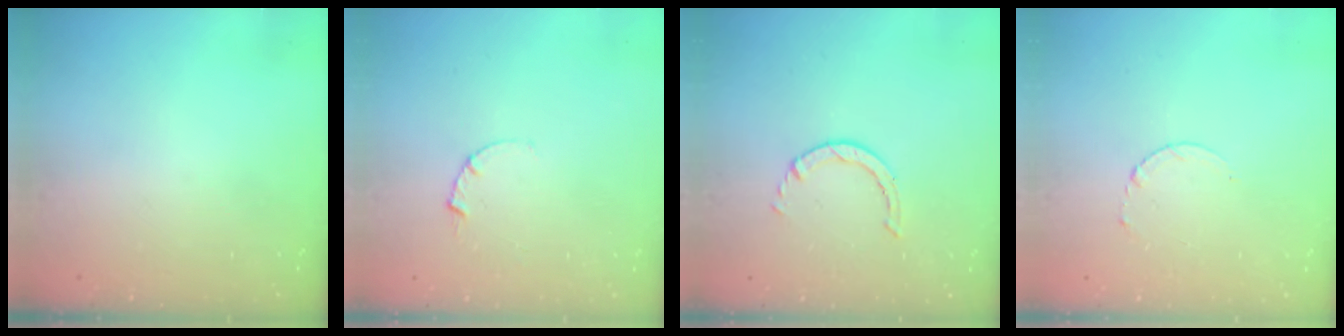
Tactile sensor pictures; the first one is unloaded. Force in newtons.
{"total": 2.5, "press": 2.5, "slide": 0.3}
{"total": 0.8, "press": 0.7, "slide": 0.1}
{"total": 2.5, "press": 2.5, "slide": 0.3}